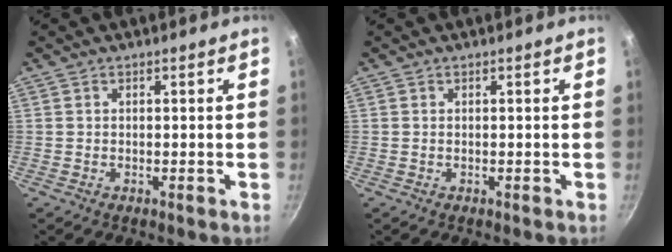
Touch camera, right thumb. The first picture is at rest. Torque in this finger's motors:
{"motor_torque": [0.05, -0.04, 0.13, -0.37, 0.05]}